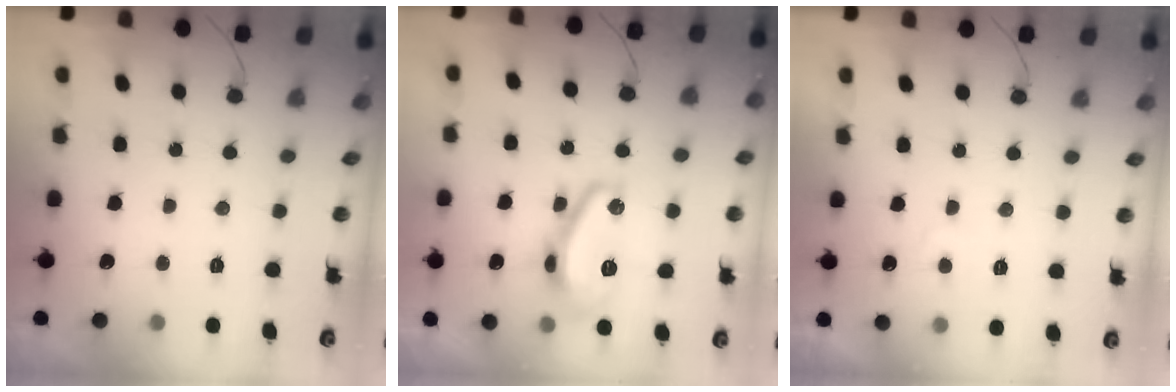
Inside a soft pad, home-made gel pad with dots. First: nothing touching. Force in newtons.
{"total": 14.0, "press": 14.0, "slide": 0.8}
{"total": 1.6, "press": 1.4, "slide": 0.7}